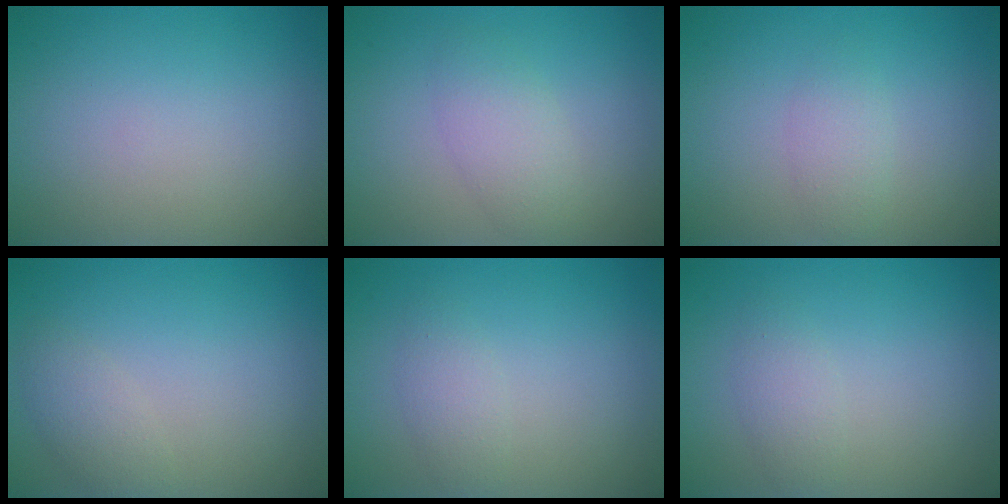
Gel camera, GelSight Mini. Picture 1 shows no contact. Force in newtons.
{"total": 2.6, "press": 2.6, "slide": 0.1}
{"total": 1.5, "press": 1.5, "slide": 0.0}
{"total": 1.9, "press": 1.9, "slide": 0.2}
{"total": 1.6, "press": 1.6, "slide": 0.1}
{"total": 1.6, "press": 1.6, "slide": 0.1}